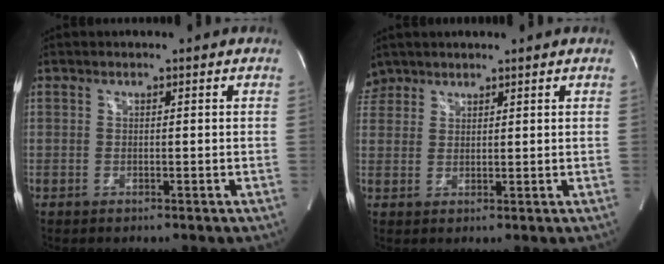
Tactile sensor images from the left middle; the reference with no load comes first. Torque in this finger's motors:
{"motor_torque": [1.03, -1.10, 0.52, -0.20]}